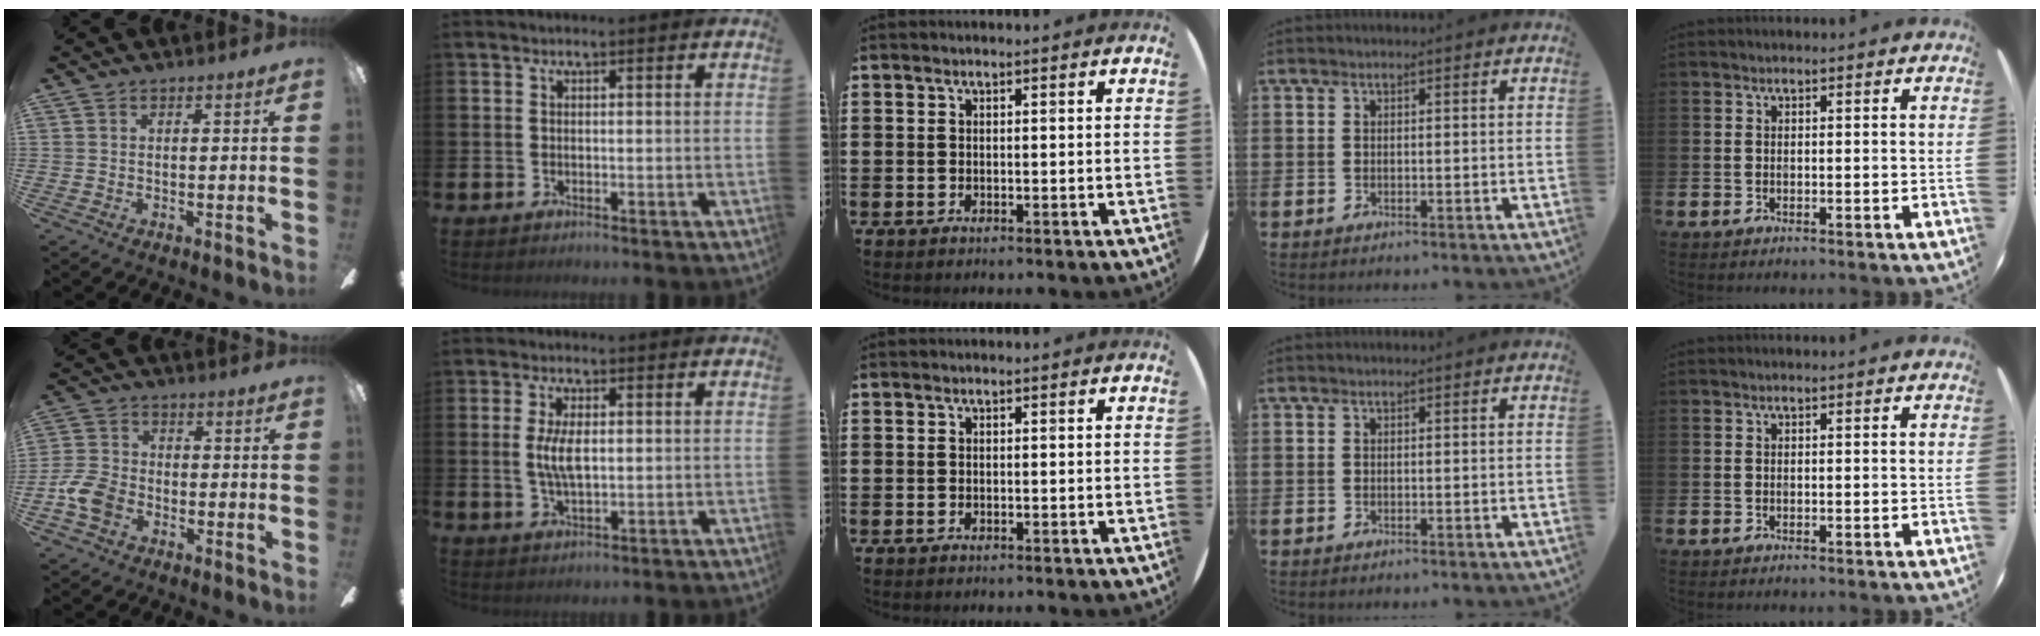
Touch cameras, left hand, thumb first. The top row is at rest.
{"thumb": {"total": 8.1, "force": [-3.6, 5.7, 4.4], "torque": [-0.103, 0.019, -0.066]}, "index": {"total": 4.5, "force": [0.8, 1.8, 4.1], "torque": [-0.079, 0.005, 0.013]}}